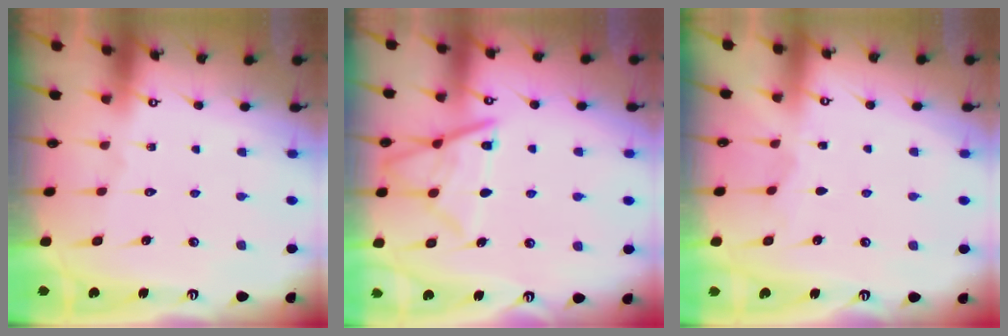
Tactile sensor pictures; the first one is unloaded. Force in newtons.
{"total": 13.1, "press": 13.0, "slide": 1.5}
{"total": 3.0, "press": 3.0, "slide": 0.4}